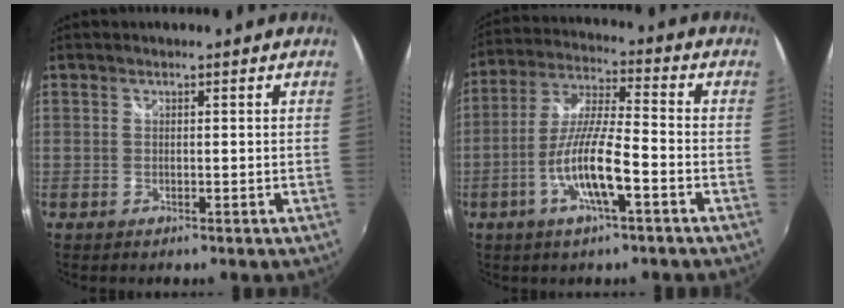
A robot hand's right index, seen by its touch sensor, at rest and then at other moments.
{"total": 11.4, "force": [-4.7, 1.4, 10.4], "torque": [-0.212, -0.002, -0.089]}